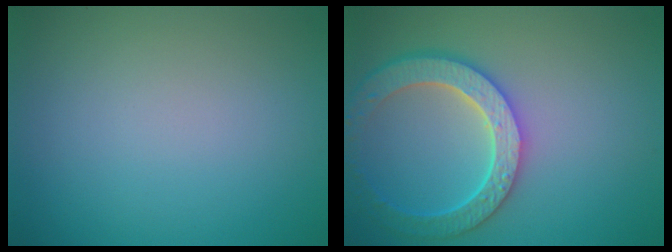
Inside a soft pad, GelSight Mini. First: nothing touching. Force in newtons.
{"total": 5.9, "press": 5.3, "slide": 2.8}